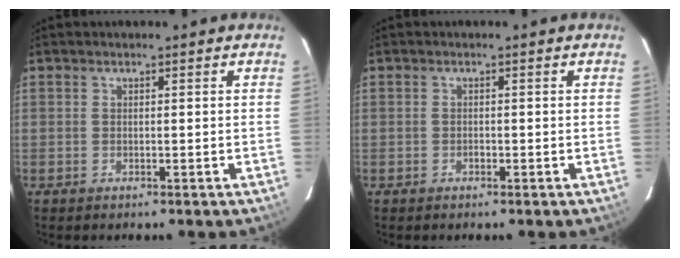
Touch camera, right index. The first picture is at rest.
{"total": 0.6, "force": [-0.4, 0.4, 0.2], "torque": [-0.003, 0.000, -0.006]}